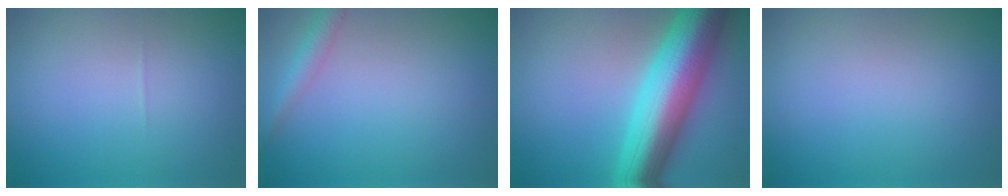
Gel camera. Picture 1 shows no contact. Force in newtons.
{"total": 2.2, "press": 2.2, "slide": 0.1}
{"total": 11.4, "press": 11.4, "slide": 0.2}
{"total": 0.0}